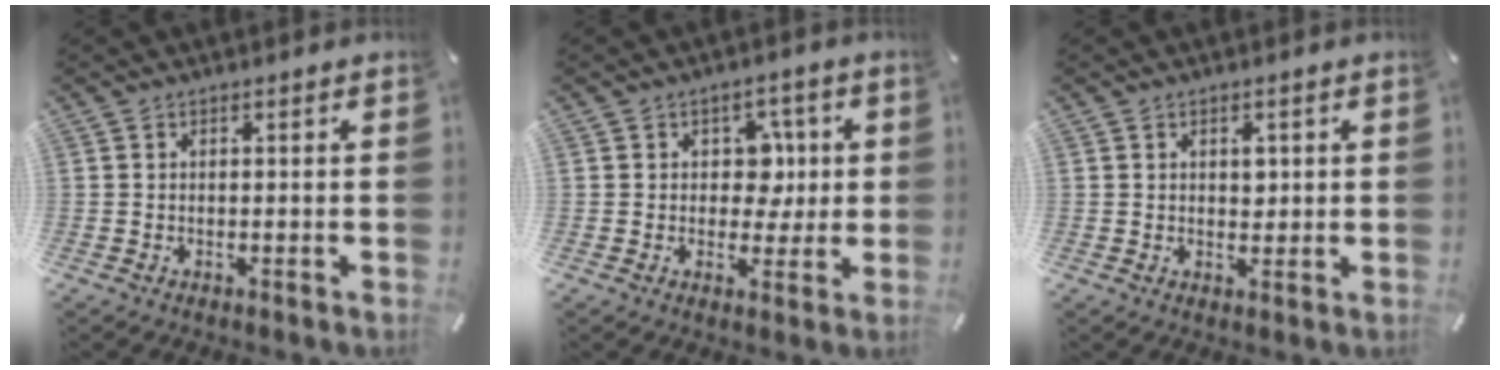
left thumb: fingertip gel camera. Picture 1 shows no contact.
{"total": 7.2, "force": [0.9, 6.0, 3.8], "torque": [-0.048, 0.002, 0.012]}
{"total": 2.4, "force": [0.6, 1.8, 1.5], "torque": [-0.007, -0.005, 0.003]}